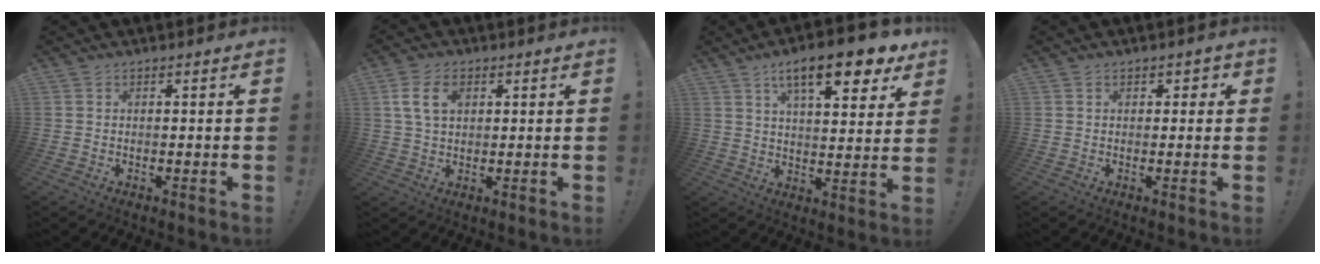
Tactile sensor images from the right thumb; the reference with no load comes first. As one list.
[{"total": 8.3, "force": [2.5, 5.2, 5.9], "torque": [-0.108, 0.006, 0.050]}, {"total": 16.3, "force": [9.0, 4.8, 12.7], "torque": [-0.195, -0.042, 0.140]}, {"total": 2.0, "force": [0.4, 1.8, 0.8], "torque": [0.008, -0.002, 0.003]}]